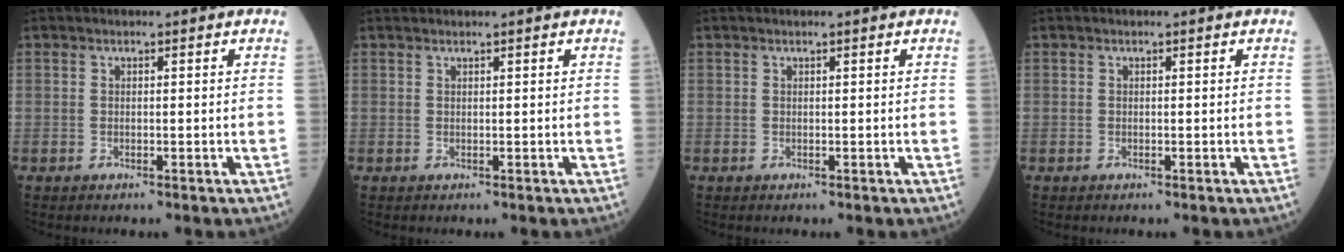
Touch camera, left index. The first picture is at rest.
{"total": 1.2, "force": [1.1, -0.1, 0.5], "torque": [-0.007, 0.019, 0.023]}
{"total": 0.0}
{"total": 0.0}